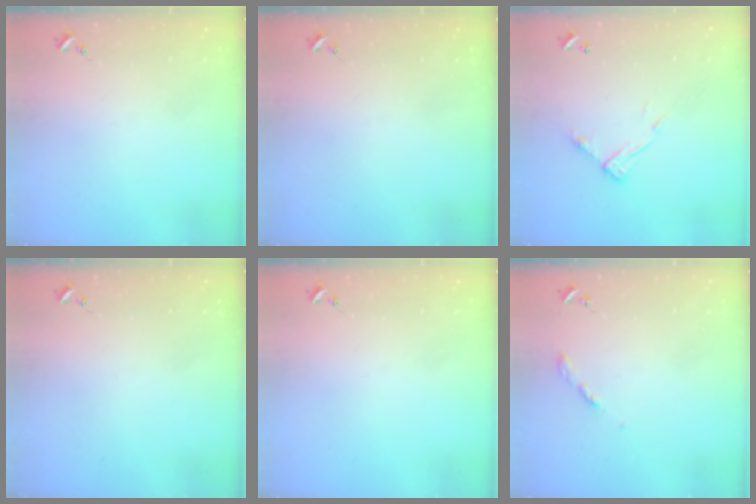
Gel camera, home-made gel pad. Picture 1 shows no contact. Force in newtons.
{"total": 0.0}
{"total": 9.4, "press": 9.4, "slide": 0.5}
{"total": 0.0}
{"total": 0.0}
{"total": 2.7, "press": 2.6, "slide": 0.3}